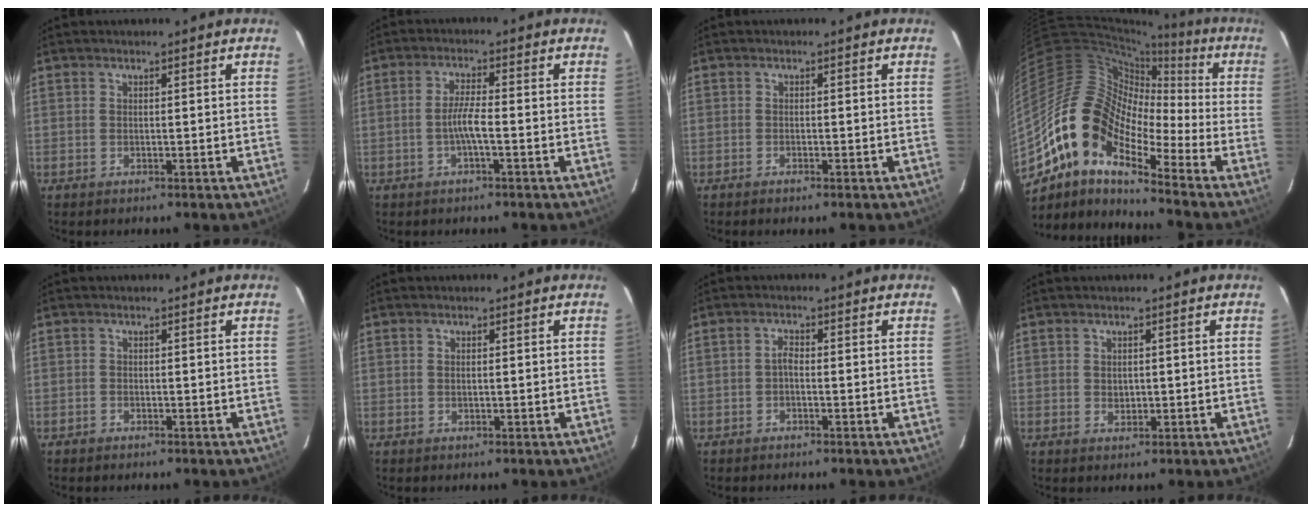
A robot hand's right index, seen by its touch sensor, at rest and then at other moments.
{"total": 3.5, "force": [-1.3, 0.1, 3.3], "torque": [-0.067, 0.004, -0.025]}
{"total": 0.8, "force": [-0.7, 0.0, 0.4], "torque": [-0.010, -0.001, -0.013]}
{"total": 15.5, "force": [-9.3, 6.9, 10.2], "torque": [-0.166, 0.002, -0.194]}
{"total": 0.7, "force": [-0.6, 0.3, 0.0], "torque": [-0.005, 0.002, -0.011]}
{"total": 0.7, "force": [0.1, 0.2, 0.7], "torque": [-0.013, 0.002, 0.001]}
{"total": 1.3, "force": [-0.7, 0.6, 0.9], "torque": [-0.018, 0.006, -0.015]}
{"total": 1.6, "force": [0.0, 1.4, 0.7], "torque": [-0.009, 0.000, 0.004]}